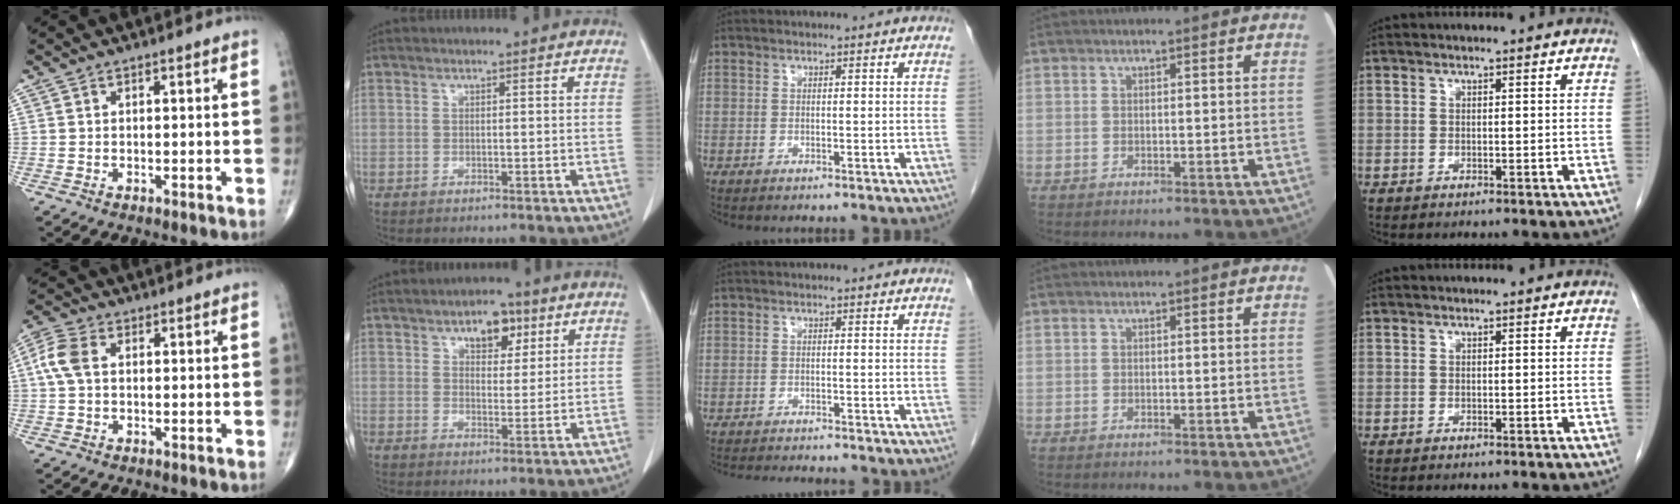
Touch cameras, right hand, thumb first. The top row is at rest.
{"thumb": {"total": 5.9, "force": [0.8, 3.8, 4.4], "torque": [-0.115, 0.018, 0.012]}, "index": {"total": 5.8, "force": [3.2, 3.1, 3.7], "torque": [-0.050, 0.008, 0.049]}, "middle": {"total": 6.9, "force": [-6.5, 0.6, 2.3], "torque": [-0.027, -0.011, -0.096]}}